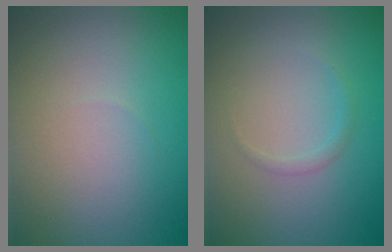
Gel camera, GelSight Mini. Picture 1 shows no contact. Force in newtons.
{"total": 0.8, "press": 0.8, "slide": 0.1}